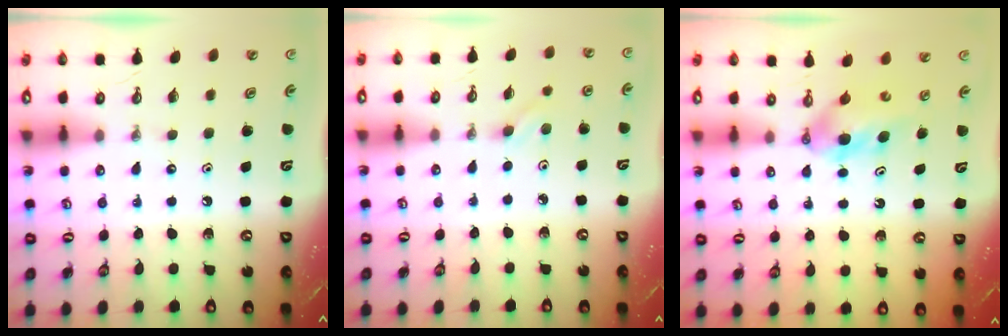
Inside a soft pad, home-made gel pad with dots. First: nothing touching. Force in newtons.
{"total": 2.6, "press": 2.1, "slide": 1.5}
{"total": 5.2, "press": 5.1, "slide": 0.6}